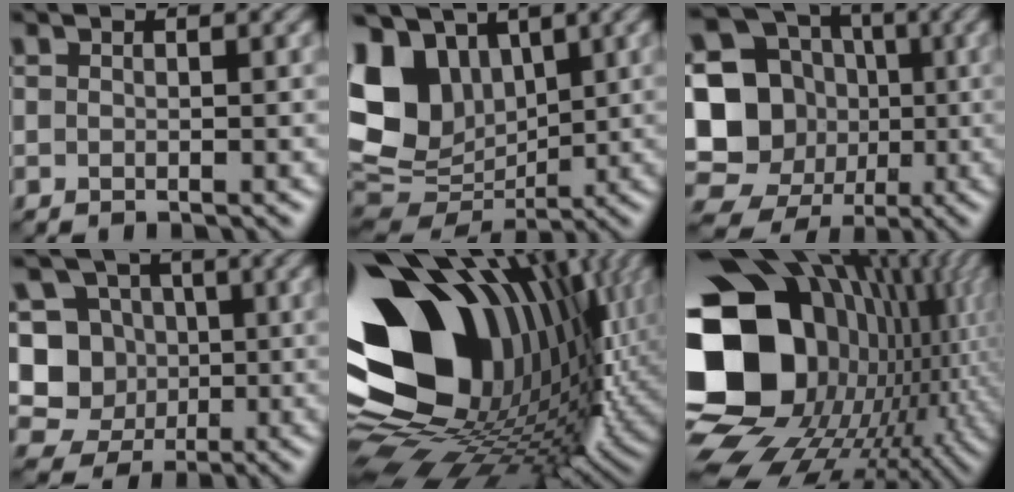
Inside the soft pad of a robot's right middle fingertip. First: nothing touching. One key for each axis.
{"total": 12.5, "fx": 3.0, "fy": 9.2, "fz": 7.8, "tx": -0.187, "ty": 0.013, "tz": 0.055}
{"total": 19.9, "fx": -1.4, "fy": 18.6, "fz": 6.9, "tx": -0.173, "ty": 0.008, "tz": -0.067}
{"total": 9.3, "fx": -0.5, "fy": 8.8, "fz": 3.1, "tx": -0.069, "ty": 0.034, "tz": -0.044}
{"total": 21.4, "fx": 2.3, "fy": 13.8, "fz": 16.1, "tx": -0.301, "ty": -0.038, "tz": 0.045}
{"total": 22.3, "fx": -2.5, "fy": 16.7, "fz": 14.5, "tx": -0.302, "ty": -0.022, "tz": -0.033}